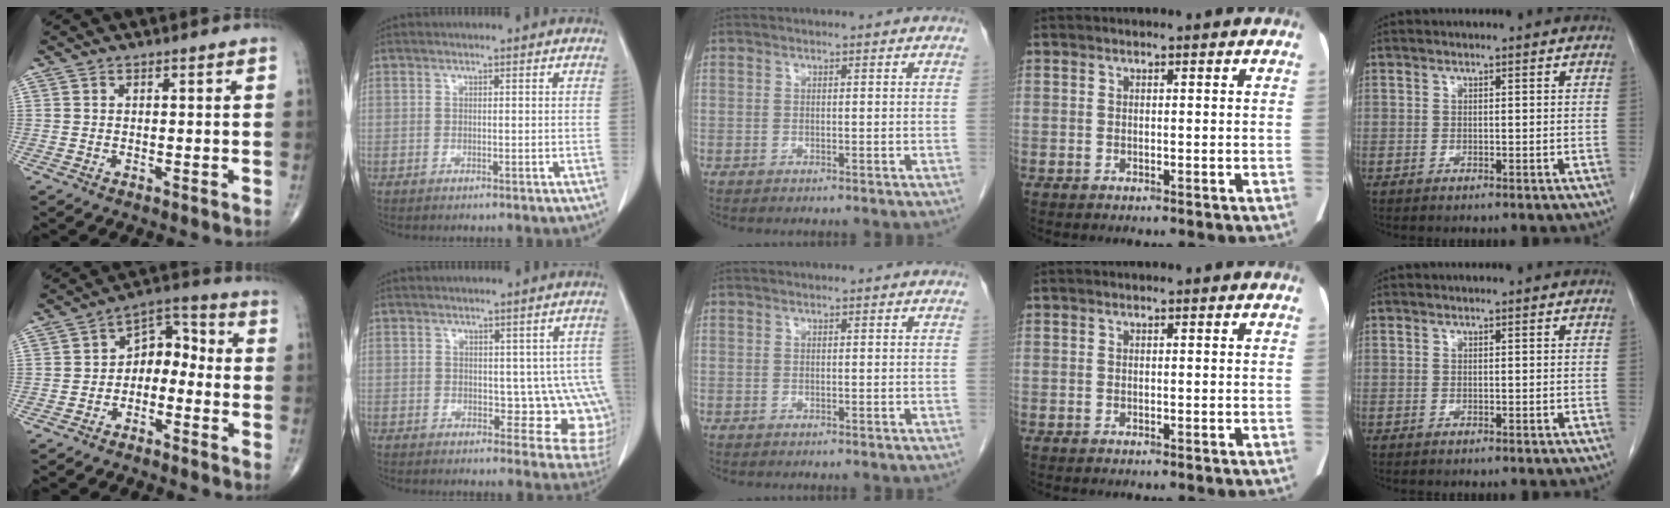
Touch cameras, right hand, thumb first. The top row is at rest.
{"thumb": {"total": 7.6, "force": [-2.2, 5.3, 5.0], "torque": [-0.050, 0.051, -0.051]}, "index": {"total": 7.6, "force": [-0.5, 4.5, 6.0], "torque": [-0.041, 0.006, 0.003]}}